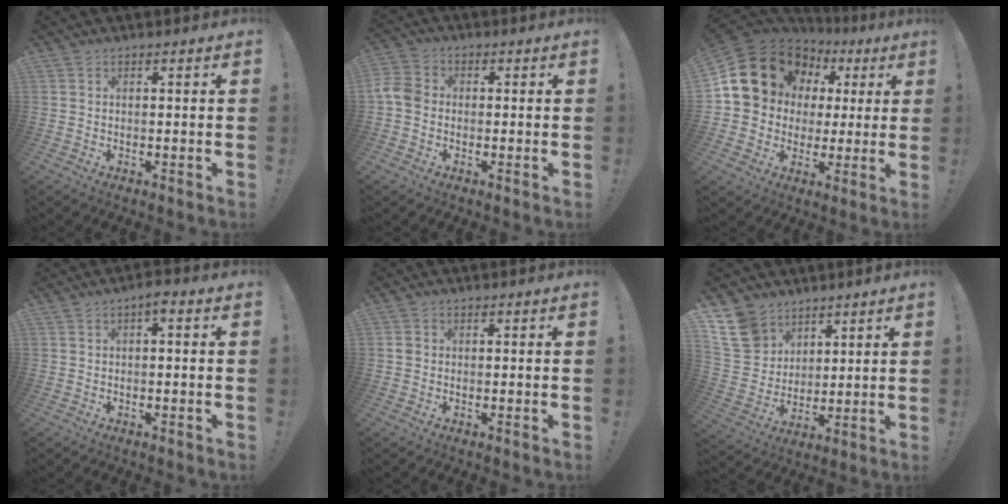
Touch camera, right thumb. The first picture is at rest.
{"total": 6.5, "force": [-1.0, 5.1, 3.8], "torque": [-0.087, 0.017, -0.013]}
{"total": 17.9, "force": [7.3, 14.3, 7.9], "torque": [-0.120, -0.032, 0.165]}
{"total": 2.1, "force": [-0.5, 0.8, 1.9], "torque": [-0.032, 0.008, -0.013]}
{"total": 1.3, "force": [-0.1, 1.1, 0.6], "torque": [-0.013, 0.006, -0.001]}
{"total": 12.9, "force": [8.1, 9.3, 3.7], "torque": [-0.077, -0.051, 0.167]}